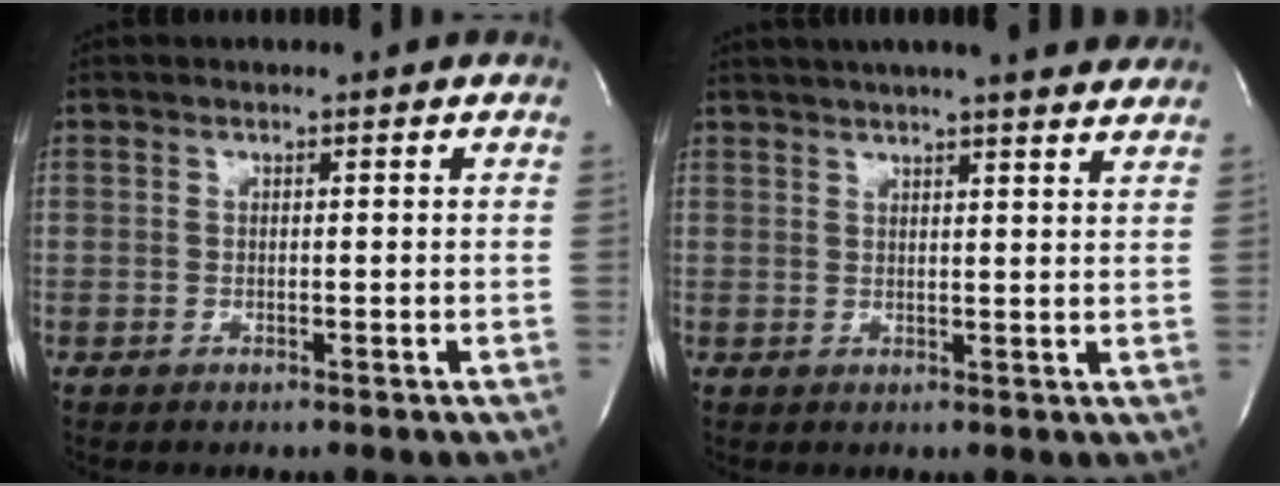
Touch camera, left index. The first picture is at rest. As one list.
[{"total": 14.8, "force": [13.1, 1.1, 6.9], "torque": [-0.113, 0.028, 0.164]}]